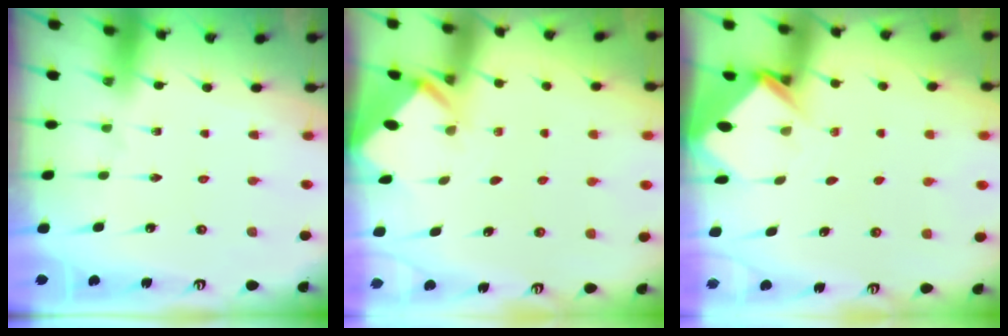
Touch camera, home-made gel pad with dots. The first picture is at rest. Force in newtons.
{"total": 2.4, "press": 2.4, "slide": 0.2}
{"total": 3.8, "press": 3.8, "slide": 0.2}